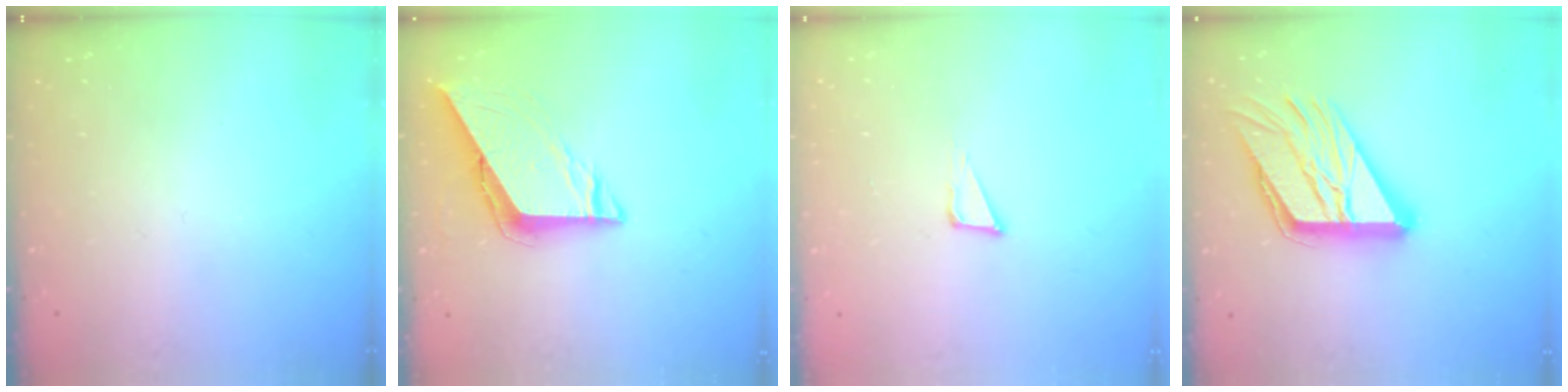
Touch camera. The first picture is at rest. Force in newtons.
{"total": 7.4, "press": 7.4, "slide": 0.6}
{"total": 3.6, "press": 3.5, "slide": 0.9}
{"total": 18.6, "press": 18.5, "slide": 2.2}